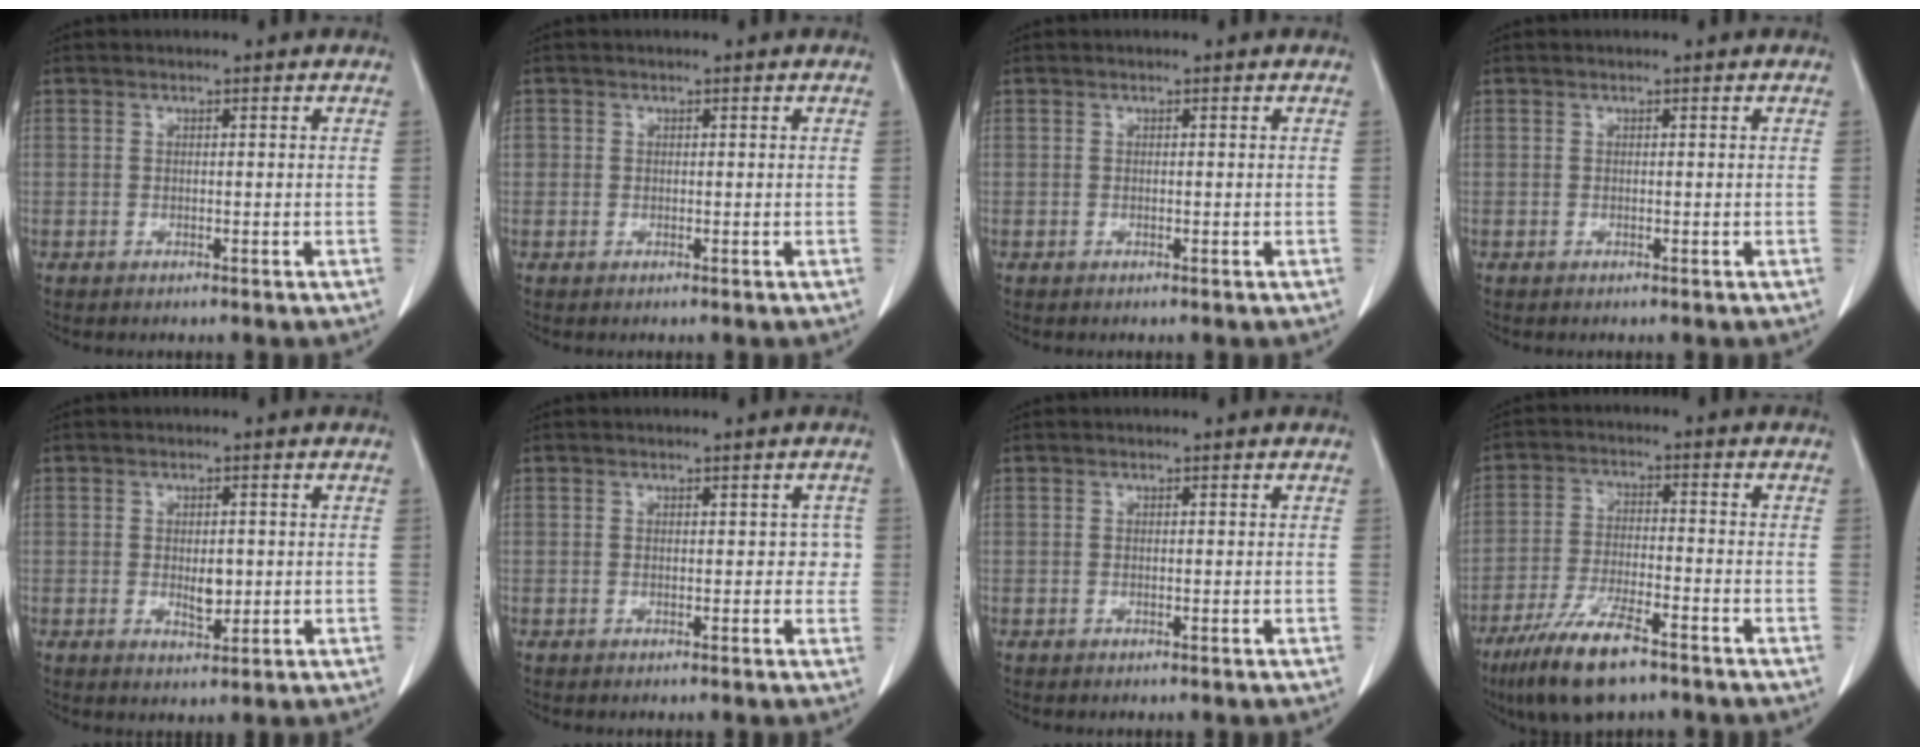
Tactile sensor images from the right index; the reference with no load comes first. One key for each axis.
{"total": 1.0, "fx": 0.1, "fy": 1.0, "fz": 0.2, "tx": 0.007, "ty": 0.003, "tz": 0.000}
{"total": 0.0}
{"total": 0.0}
{"total": 3.3, "fx": -0.2, "fy": 1.6, "fz": 2.9, "tx": -0.048, "ty": -0.004, "tz": 0.003}
{"total": 1.8, "fx": 0.2, "fy": 1.4, "fz": 1.1, "tx": -0.001, "ty": 0.015, "tz": -0.001}
{"total": 0.0}
{"total": 10.7, "fx": -7.4, "fy": 2.2, "fz": 7.5, "tx": -0.146, "ty": -0.022, "tz": -0.130}